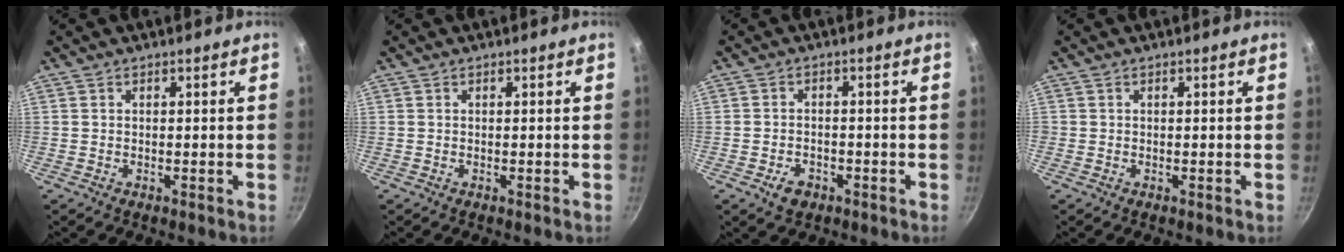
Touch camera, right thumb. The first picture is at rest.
{"total": 0.0}
{"total": 3.9, "force": [-2.0, 2.7, 2.0], "torque": [-0.030, 0.016, -0.029]}
{"total": 0.0}